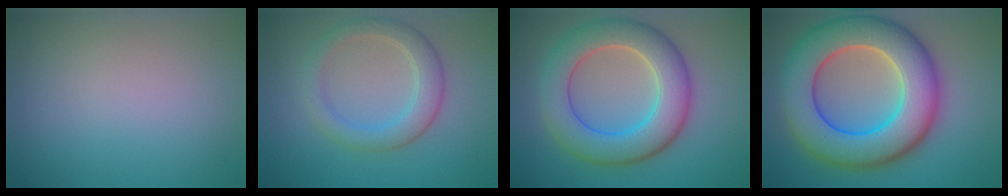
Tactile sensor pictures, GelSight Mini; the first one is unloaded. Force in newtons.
{"total": 3.7, "press": 3.7, "slide": 0.1}
{"total": 8.1, "press": 8.1, "slide": 0.4}
{"total": 12.3, "press": 12.3, "slide": 0.5}